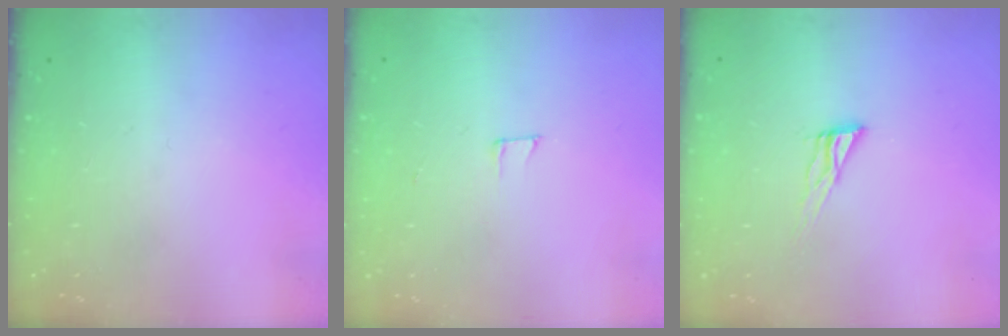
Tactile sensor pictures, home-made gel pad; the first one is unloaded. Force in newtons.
{"total": 3.9, "press": 3.9, "slide": 0.2}
{"total": 6.9, "press": 6.8, "slide": 0.5}